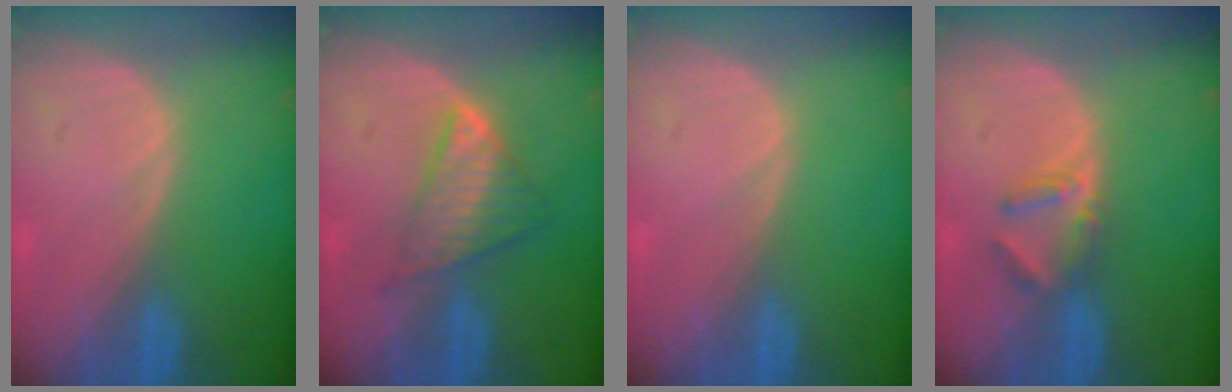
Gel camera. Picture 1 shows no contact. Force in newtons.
{"total": 5.8, "press": 5.5, "slide": 2.1}
{"total": 0.0}
{"total": 3.5, "press": 3.4, "slide": 1.1}